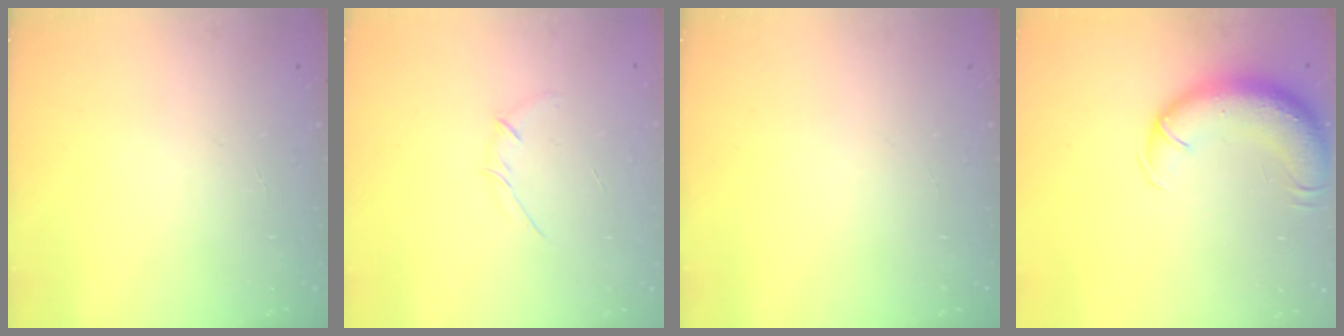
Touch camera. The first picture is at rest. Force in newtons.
{"total": 2.7, "press": 2.6, "slide": 0.6}
{"total": 0.0}
{"total": 11.6, "press": 11.2, "slide": 2.8}